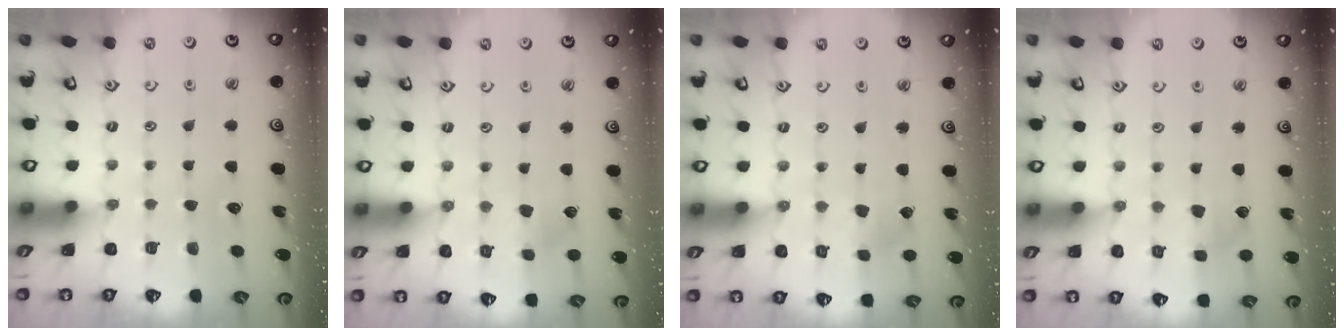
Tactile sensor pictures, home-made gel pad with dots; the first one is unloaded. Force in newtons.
{"total": 2.8, "press": 2.7, "slide": 0.4}
{"total": 2.5, "press": 2.5, "slide": 0.2}
{"total": 2.9, "press": 2.9, "slide": 0.6}